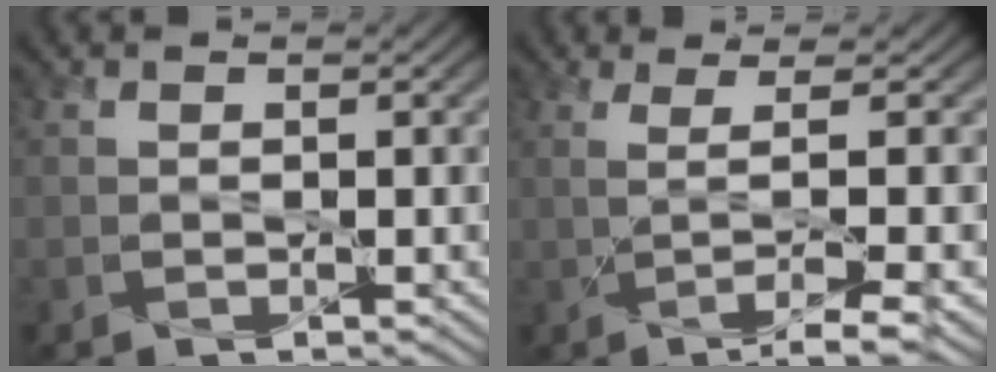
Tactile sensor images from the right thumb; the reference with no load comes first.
{"total": 4.6, "force": [0.0, 0.3, 4.6], "torque": [-0.088, 0.005, 0.000]}